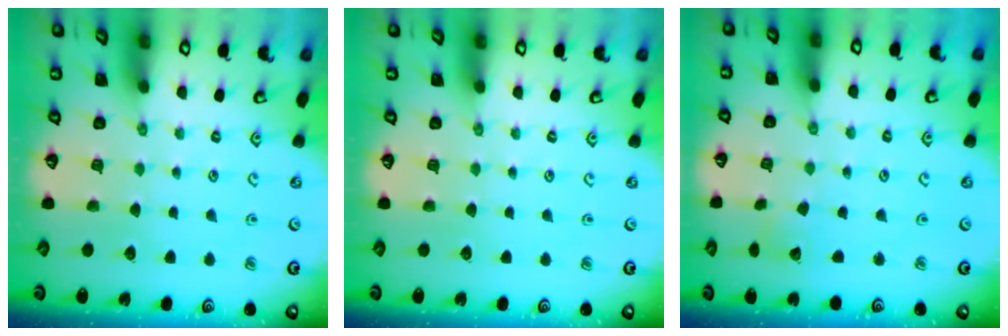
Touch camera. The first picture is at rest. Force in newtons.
{"total": 0.0}
{"total": 2.8, "press": 2.8, "slide": 0.0}